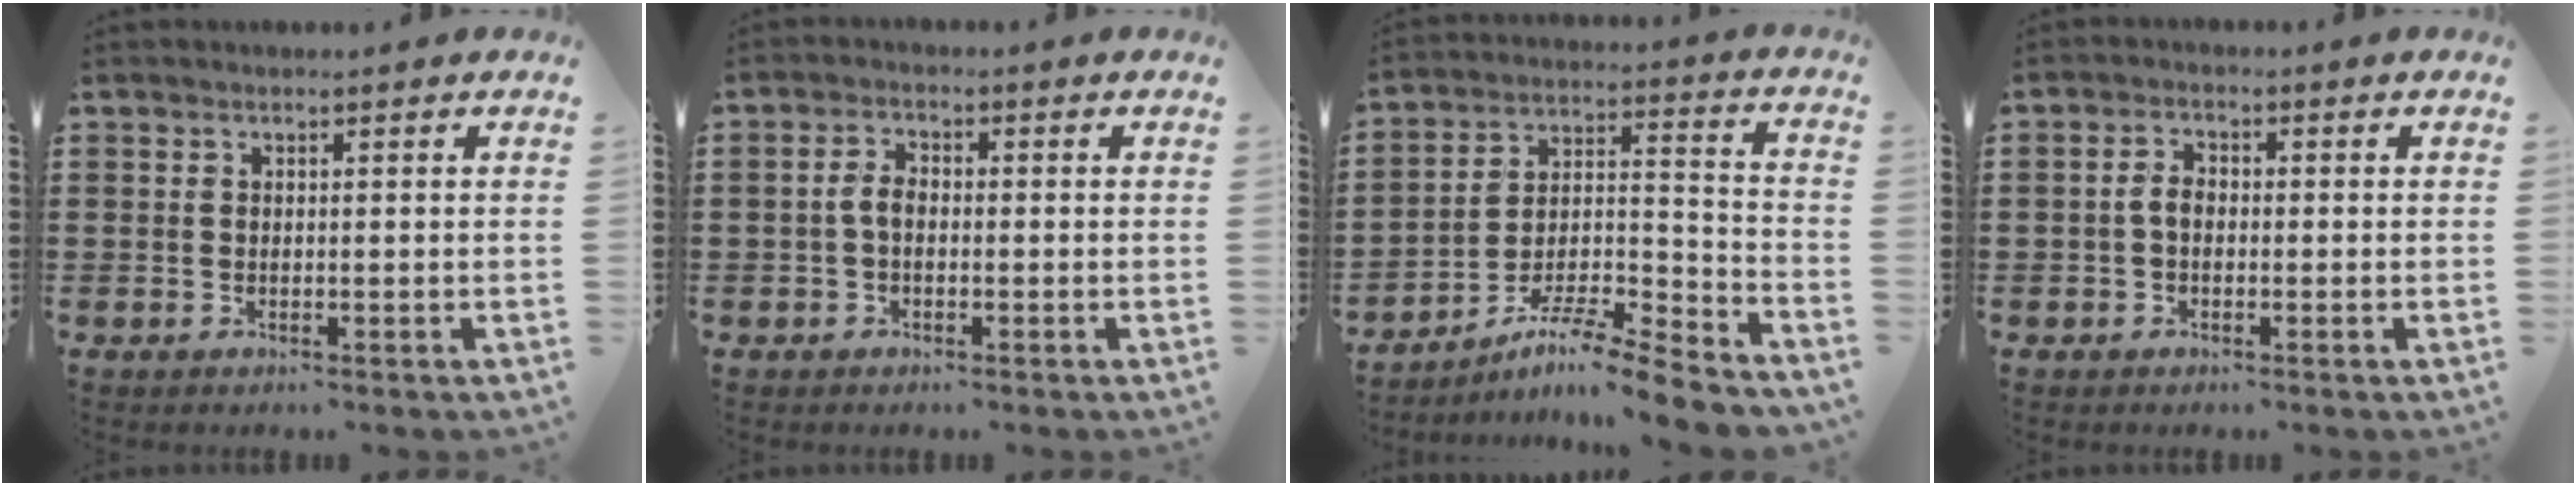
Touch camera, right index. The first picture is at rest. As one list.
[{"total": 2.4, "force": [-0.4, 1.0, 2.2], "torque": [-0.053, -0.002, -0.012]}, {"total": 8.5, "force": [-7.4, -0.2, 4.1], "torque": [-0.056, 0.009, -0.144]}, {"total": 2.0, "force": [-0.4, 0.9, 1.8], "torque": [-0.045, -0.002, -0.011]}]